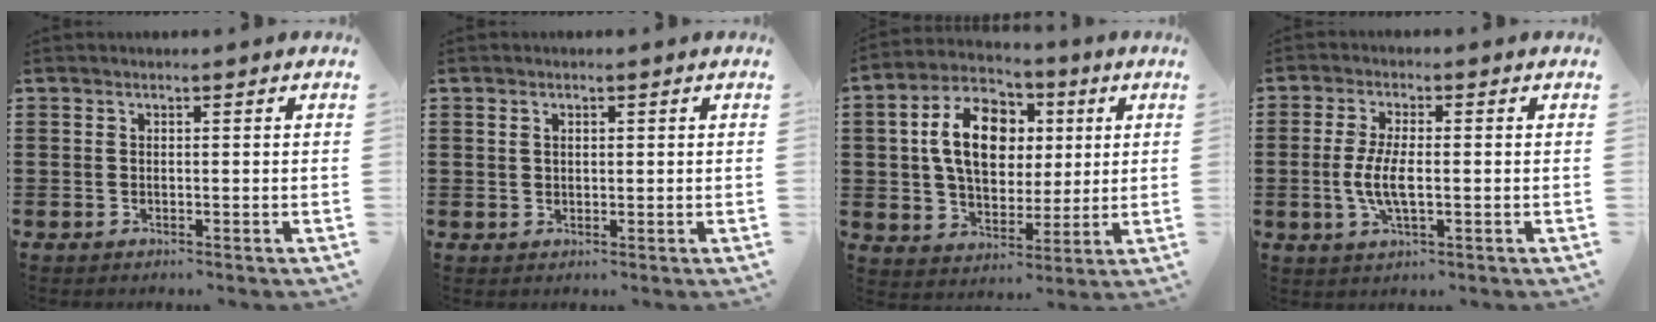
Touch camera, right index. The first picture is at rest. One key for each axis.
{"total": 1.1, "fx": 0.4, "fy": 0.6, "fz": 0.8, "tx": -0.017, "ty": 0.003, "tz": 0.008}
{"total": 13.0, "fx": 2.0, "fy": 8.6, "fz": 9.6, "tx": -0.201, "ty": 0.010, "tz": 0.029}
{"total": 5.6, "fx": -0.9, "fy": 1.8, "fz": 5.3, "tx": -0.120, "ty": -0.007, "tz": -0.023}